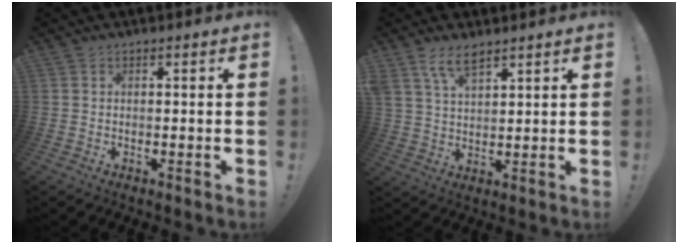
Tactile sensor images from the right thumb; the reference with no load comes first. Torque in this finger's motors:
{"motor_torque": [1.28, 1.53, 1.77, 0.70, 0.29]}